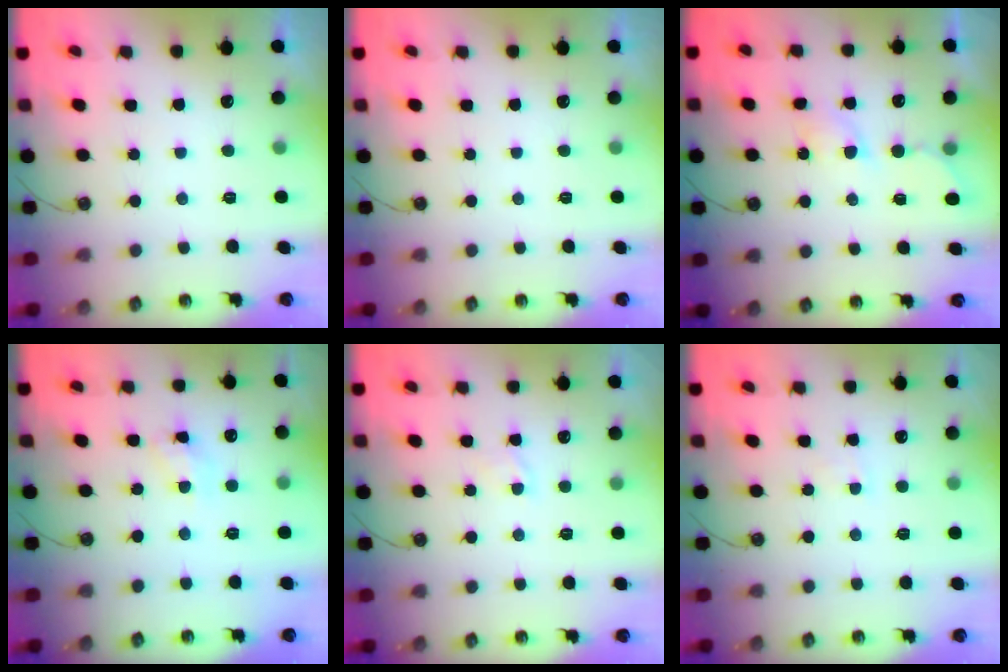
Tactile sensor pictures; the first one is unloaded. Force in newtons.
{"total": 0.0}
{"total": 4.5, "press": 4.5, "slide": 0.6}
{"total": 6.3, "press": 6.3, "slide": 0.4}
{"total": 3.3, "press": 3.3, "slide": 0.4}
{"total": 3.4, "press": 3.4, "slide": 0.5}